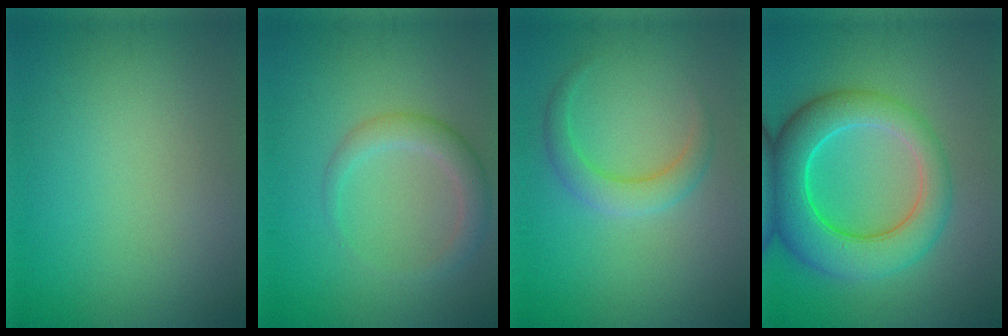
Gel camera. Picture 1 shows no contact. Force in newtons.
{"total": 2.6, "press": 2.6, "slide": 0.2}
{"total": 2.7, "press": 2.7, "slide": 0.2}
{"total": 8.3, "press": 8.3, "slide": 0.4}